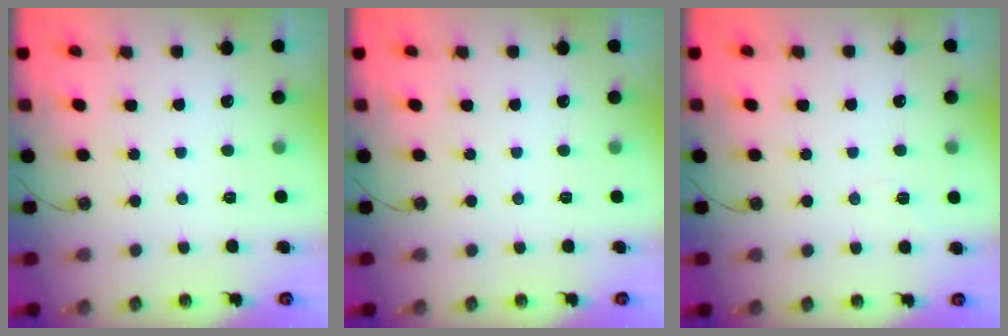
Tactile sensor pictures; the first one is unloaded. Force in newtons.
{"total": 0.0}
{"total": 3.1, "press": 2.0, "slide": 2.3}